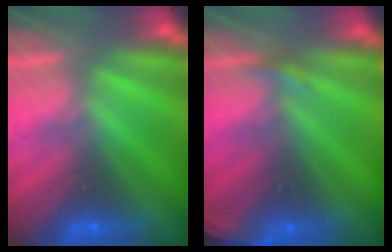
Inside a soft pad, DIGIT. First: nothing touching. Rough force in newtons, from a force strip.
{"total": 2.7}